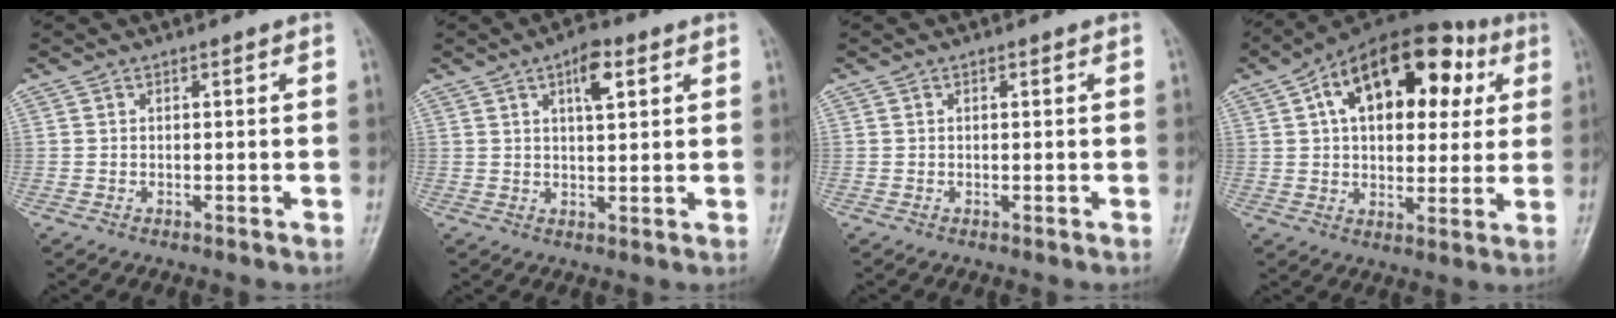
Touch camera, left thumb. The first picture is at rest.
{"total": 5.6, "force": [2.5, 2.2, 4.5], "torque": [-0.064, -0.006, 0.038]}
{"total": 0.0}
{"total": 21.1, "force": [6.6, 12.1, 16.0], "torque": [-0.201, 0.015, 0.091]}